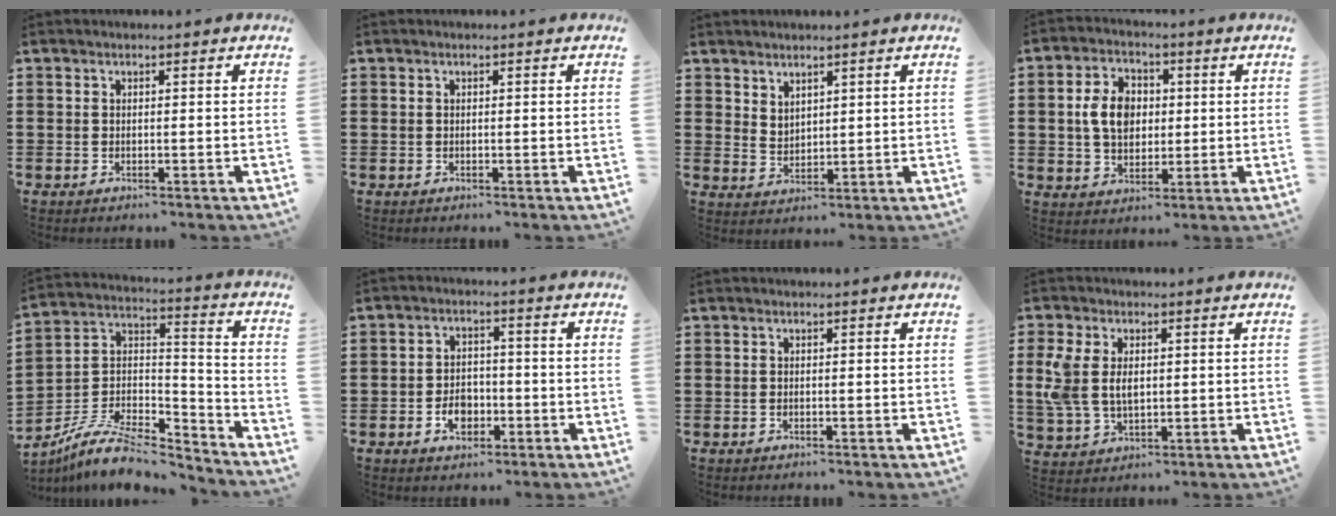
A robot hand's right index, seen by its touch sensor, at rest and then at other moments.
{"total": 0.0}
{"total": 2.8, "force": [2.6, 1.0, 0.0], "torque": [-0.007, -0.001, 0.050]}
{"total": 7.5, "force": [0.7, 5.5, 5.0], "torque": [-0.124, 0.009, 0.003]}
{"total": 9.1, "force": [-7.2, 3.4, 4.5], "torque": [-0.095, 0.015, -0.143]}
{"total": 4.5, "force": [-1.8, 3.1, 2.7], "torque": [-0.044, 0.003, -0.033]}
{"total": 0.0}
{"total": 5.8, "force": [0.9, 3.8, 4.3], "torque": [-0.109, 0.008, 0.012]}